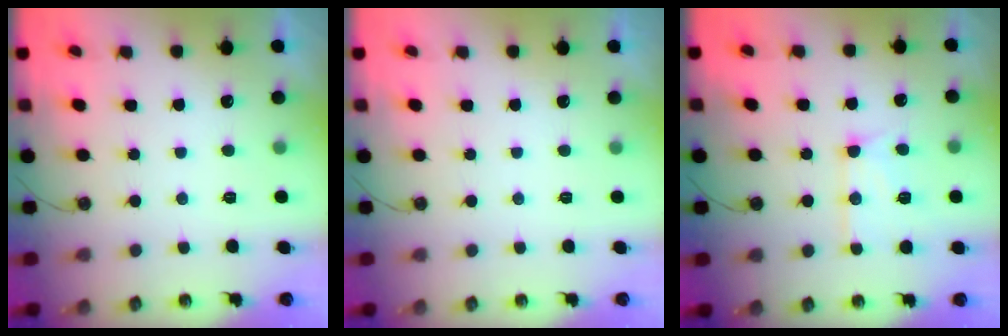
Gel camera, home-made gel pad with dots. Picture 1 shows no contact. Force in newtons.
{"total": 0.0}
{"total": 12.8, "press": 12.7, "slide": 1.2}